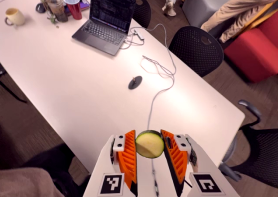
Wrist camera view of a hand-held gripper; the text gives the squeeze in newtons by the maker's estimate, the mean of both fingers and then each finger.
{"total": 9.4, "left": 9.6, "right": 9.3}